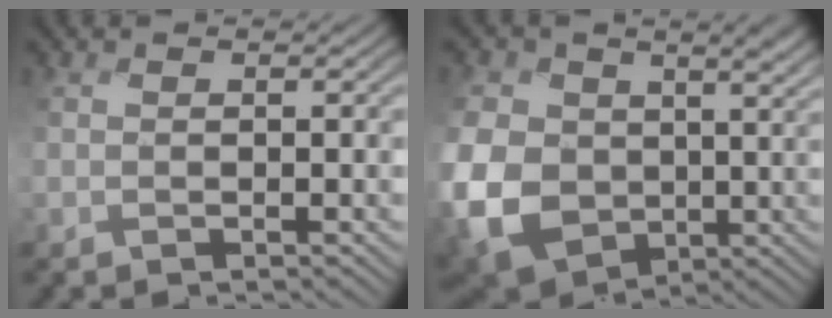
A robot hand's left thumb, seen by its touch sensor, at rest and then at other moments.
{"total": 14.9, "force": [-0.1, 11.5, 9.5], "torque": [-0.257, -0.026, -0.003]}